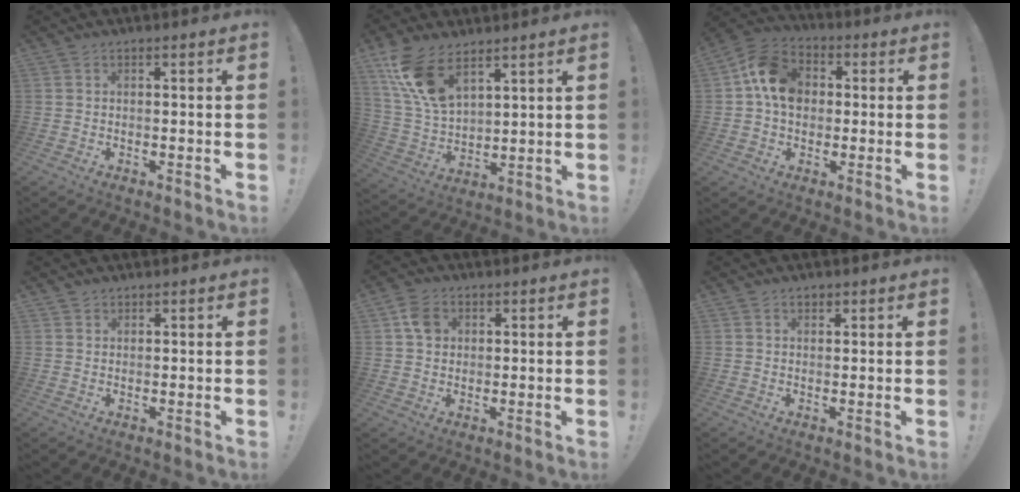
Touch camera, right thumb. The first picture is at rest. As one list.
[{"total": 14.5, "force": [9.4, 7.1, 8.4], "torque": [-0.179, -0.050, 0.178]}, {"total": 13.3, "force": [2.5, 10.6, 7.6], "torque": [-0.118, 0.008, 0.053]}, {"total": 1.2, "force": [1.0, 0.7, 0.1], "torque": [0.003, -0.003, 0.019]}, {"total": 5.5, "force": [1.8, 4.6, 2.5], "torque": [-0.033, 0.006, 0.036]}, {"total": 1.1, "force": [0.7, 0.8, 0.3], "torque": [0.007, -0.004, 0.009]}]